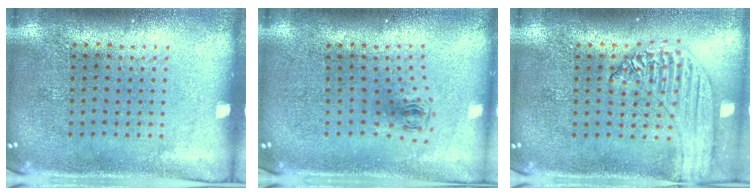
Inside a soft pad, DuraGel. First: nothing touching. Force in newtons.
{"total": 0.6, "press": 0.3, "slide": 0.6}
{"total": 1.4, "press": 1.3, "slide": 0.3}